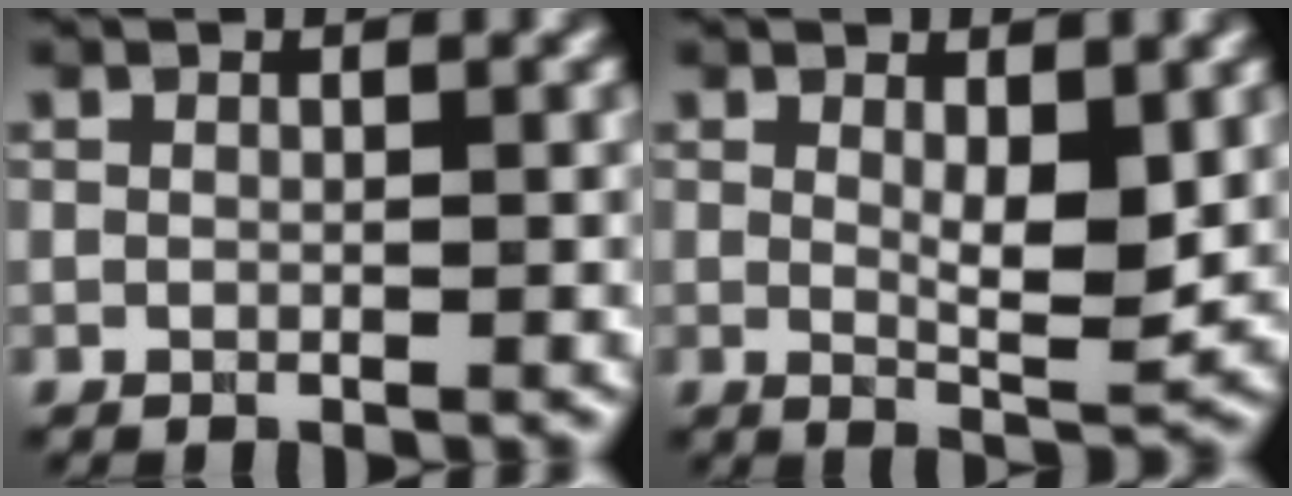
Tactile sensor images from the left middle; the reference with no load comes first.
{"total": 3.5, "force": [0.8, 0.9, 3.3], "torque": [-0.053, -0.010, 0.017]}